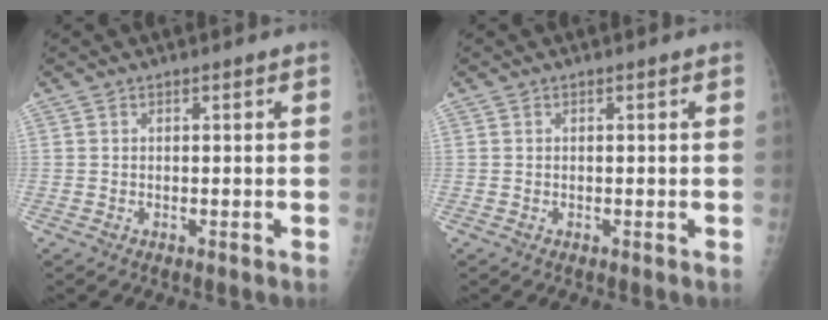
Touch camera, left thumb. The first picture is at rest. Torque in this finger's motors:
{"motor_torque": [0.00, 0.00, -0.03, -0.03, 0.00]}